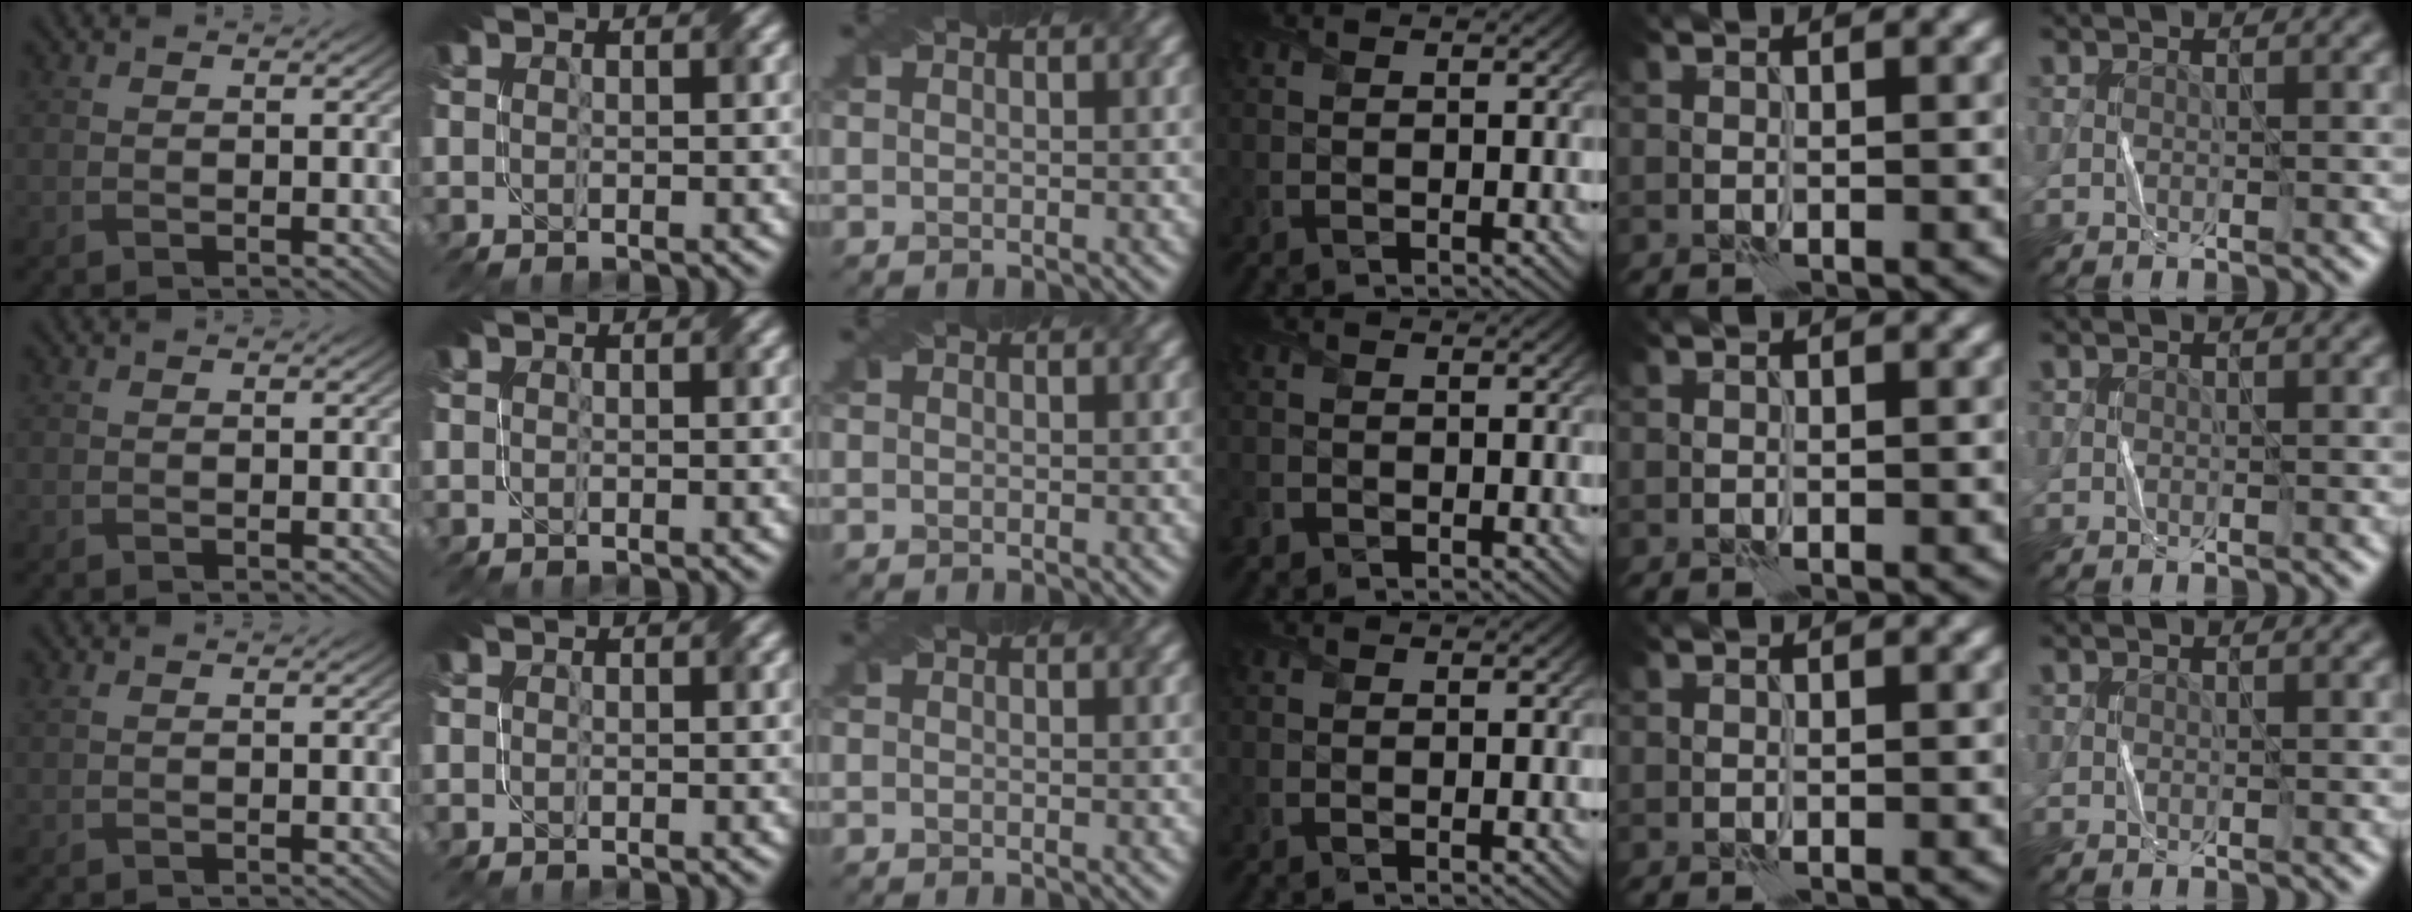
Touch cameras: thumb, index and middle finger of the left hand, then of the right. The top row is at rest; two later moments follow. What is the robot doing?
{"motion": "fold", "object": "paper"}